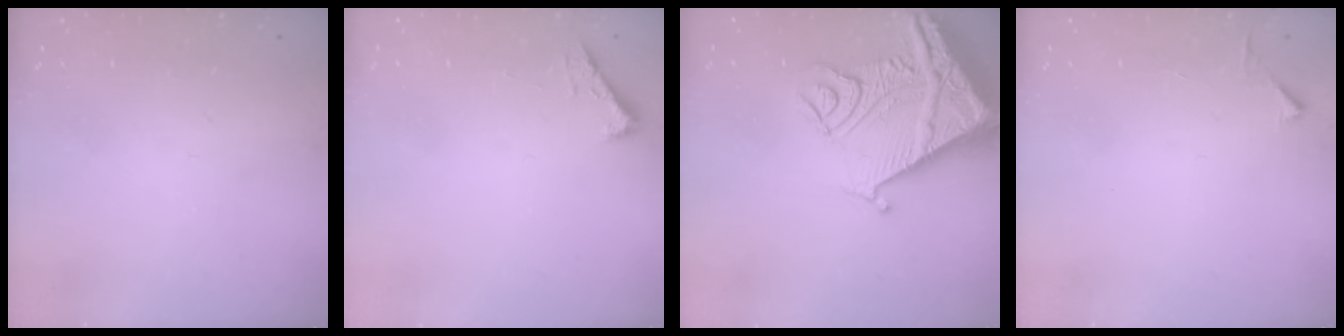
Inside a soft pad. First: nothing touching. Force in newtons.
{"total": 2.5, "press": 2.5, "slide": 0.3}
{"total": 20.1, "press": 19.9, "slide": 2.1}
{"total": 2.8, "press": 2.8, "slide": 0.3}